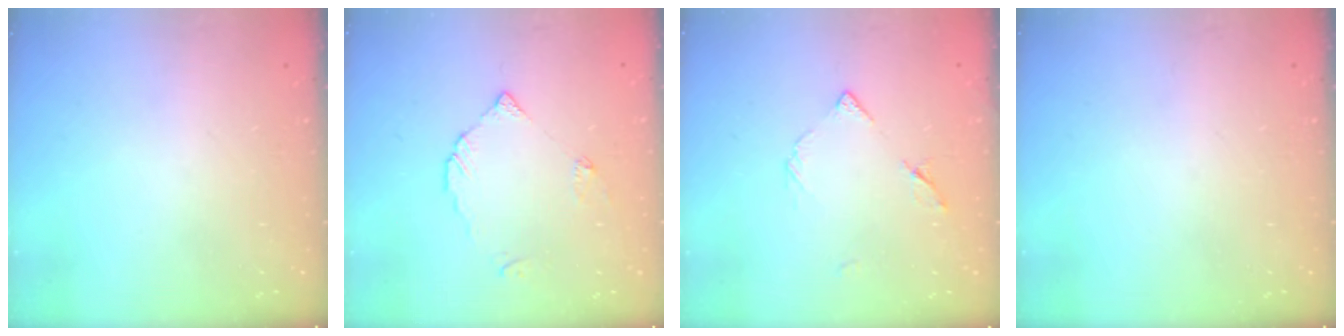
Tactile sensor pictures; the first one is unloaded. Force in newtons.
{"total": 3.9, "press": 3.9, "slide": 0.0}
{"total": 5.7, "press": 5.6, "slide": 0.5}
{"total": 0.0}